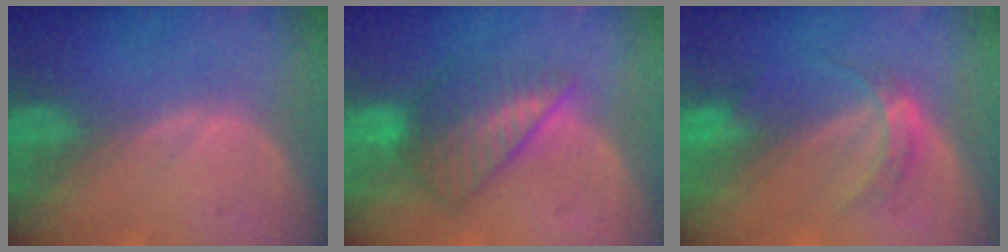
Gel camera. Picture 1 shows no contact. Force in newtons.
{"total": 6.6, "press": 6.5, "slide": 1.2}
{"total": 3.5, "press": 3.2, "slide": 1.5}